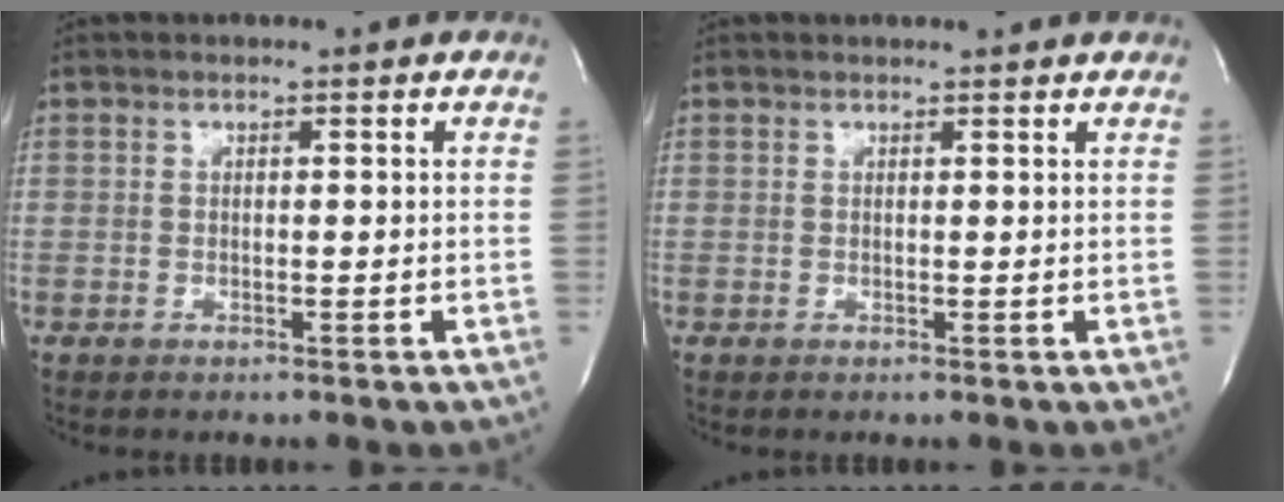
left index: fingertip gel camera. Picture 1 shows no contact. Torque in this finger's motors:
{"motor_torque": [-0.51, -0.49, 0.08, 0.03]}